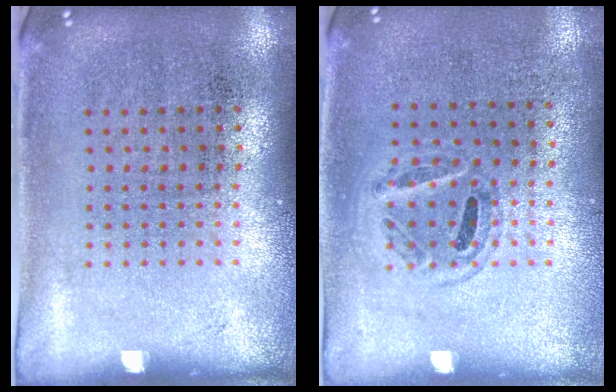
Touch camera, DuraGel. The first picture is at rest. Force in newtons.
{"total": 0.9, "press": 0.8, "slide": 0.4}